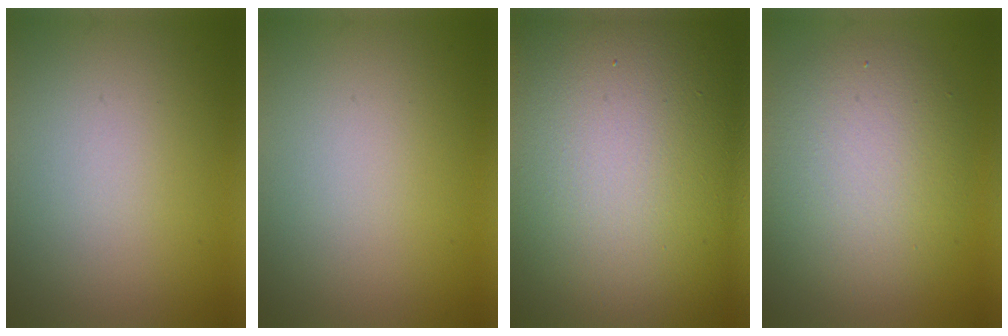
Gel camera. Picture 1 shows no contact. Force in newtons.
{"total": 0.0}
{"total": 22.9, "press": 22.8, "slide": 0.9}
{"total": 6.8, "press": 6.8, "slide": 0.3}